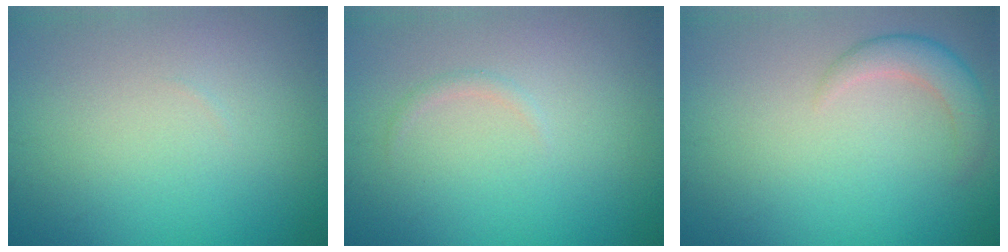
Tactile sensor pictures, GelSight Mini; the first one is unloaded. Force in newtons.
{"total": 0.6, "press": 0.6, "slide": 0.0}
{"total": 2.6, "press": 2.6, "slide": 0.3}